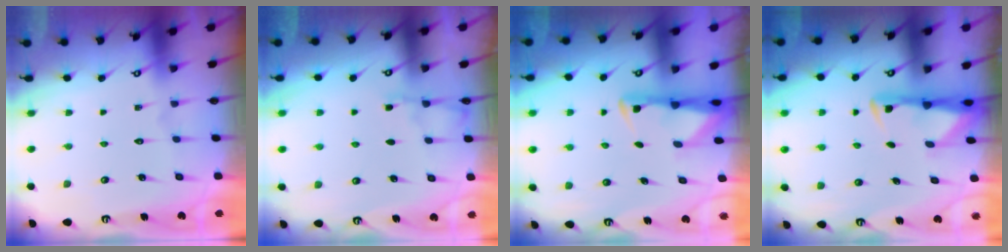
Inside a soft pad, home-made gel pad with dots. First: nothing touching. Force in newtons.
{"total": 2.6, "press": 2.5, "slide": 0.4}
{"total": 3.2, "press": 3.1, "slide": 0.5}
{"total": 2.8, "press": 2.7, "slide": 0.5}